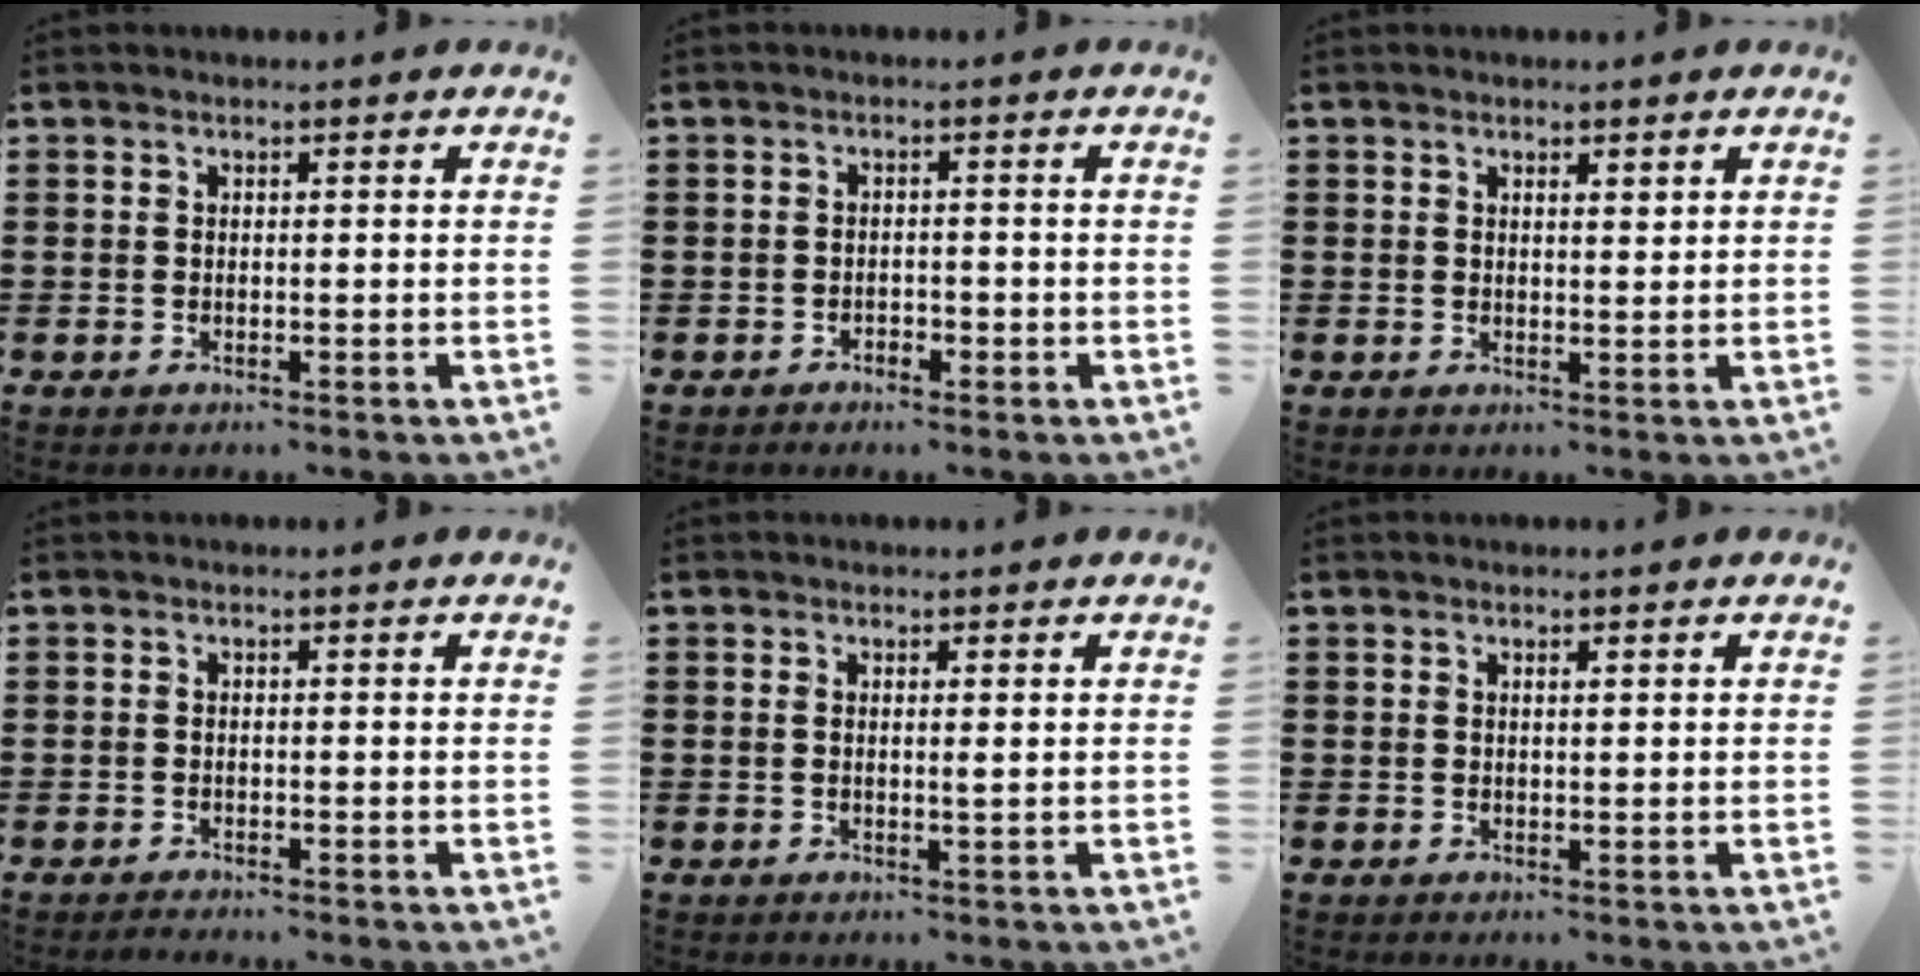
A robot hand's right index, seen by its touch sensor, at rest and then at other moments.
{"total": 1.2, "force": [-1.0, 0.4, 0.3], "torque": [-0.011, -0.001, -0.022]}
{"total": 1.0, "force": [0.7, 0.3, 0.7], "torque": [-0.015, 0.001, 0.012]}
{"total": 0.7, "force": [-0.7, 0.0, 0.1], "torque": [-0.003, -0.002, -0.013]}
{"total": 1.1, "force": [0.1, -0.2, 1.1], "torque": [-0.020, -0.005, 0.001]}
{"total": 0.7, "force": [0.2, 0.2, 0.6], "torque": [-0.013, 0.000, 0.005]}